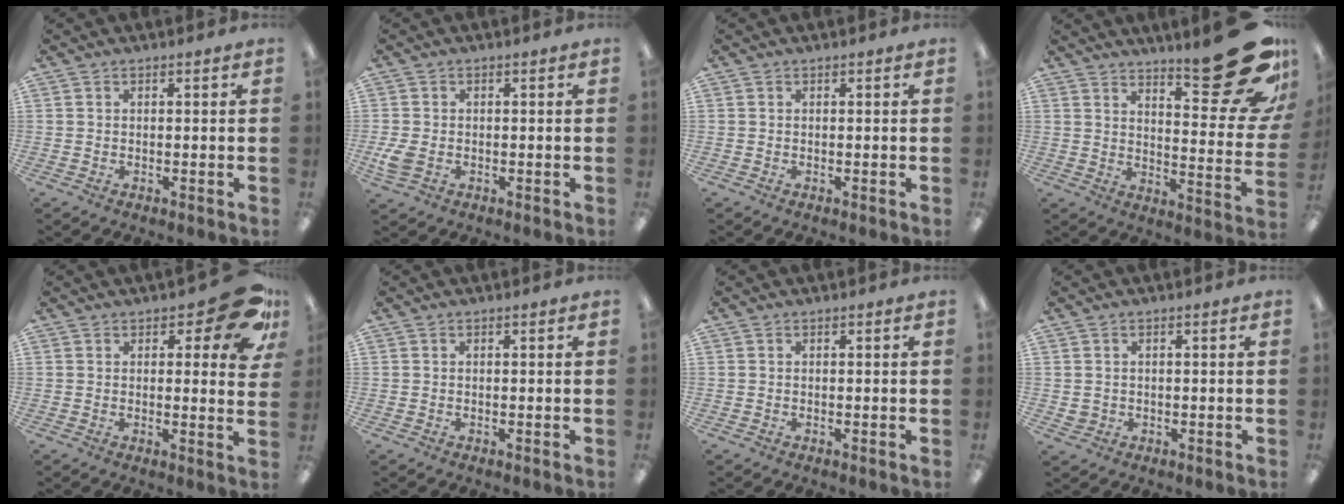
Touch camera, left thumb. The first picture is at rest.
{"total": 4.5, "force": [-0.8, 3.1, 3.1], "torque": [-0.064, -0.003, -0.016]}
{"total": 0.0}
{"total": 23.5, "force": [14.3, 7.1, 17.2], "torque": [-0.215, -0.102, 0.230]}
{"total": 11.6, "force": [6.0, 4.6, 8.8], "torque": [-0.099, -0.035, 0.100]}
{"total": 0.0}
{"total": 0.0}
{"total": 1.7, "force": [0.4, 1.6, 0.4], "torque": [-0.011, 0.003, 0.006]}